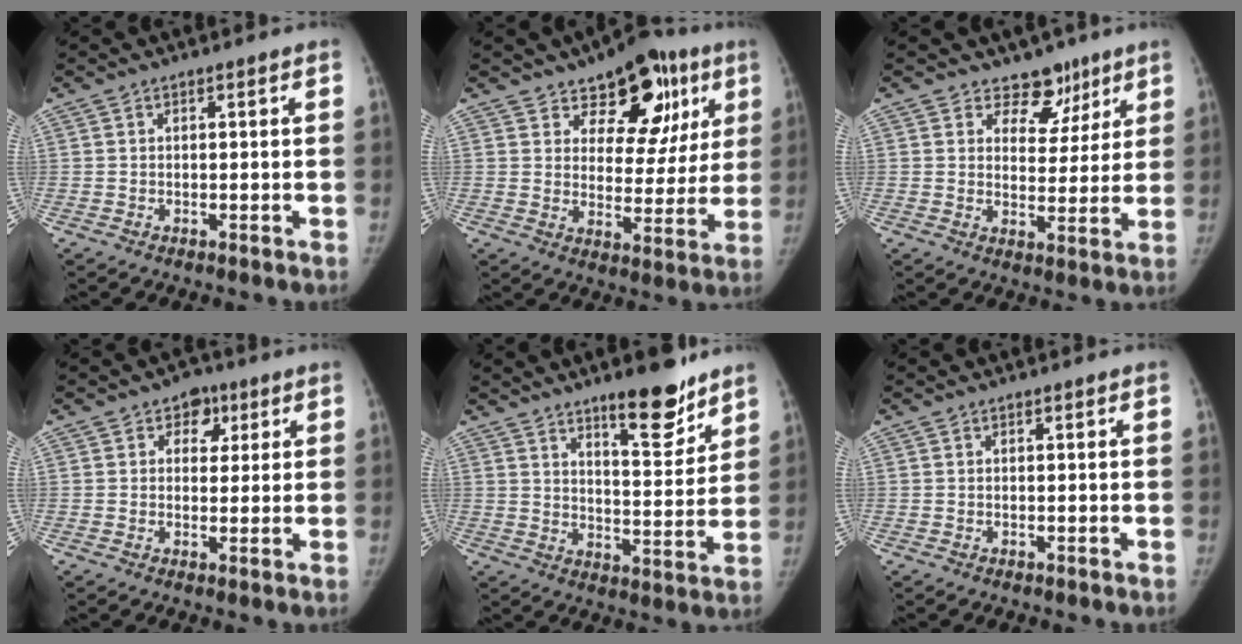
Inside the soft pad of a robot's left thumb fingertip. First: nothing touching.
{"total": 15.7, "force": [8.6, 9.3, 9.3], "torque": [-0.057, -0.030, 0.122]}
{"total": 7.1, "force": [5.0, 4.8, 1.3], "torque": [0.026, -0.029, 0.077]}
{"total": 4.8, "force": [2.1, 3.9, 2.0], "torque": [0.008, -0.003, 0.025]}
{"total": 12.1, "force": [8.9, 3.6, 7.4], "torque": [-0.078, -0.069, 0.139]}
{"total": 0.0}